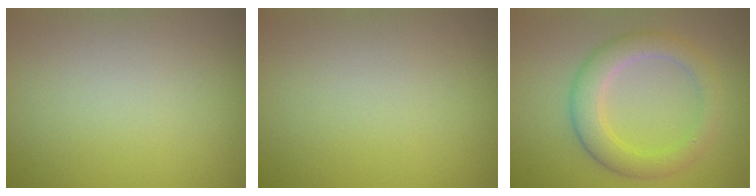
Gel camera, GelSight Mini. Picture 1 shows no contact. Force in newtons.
{"total": 0.0}
{"total": 4.2, "press": 4.2, "slide": 0.4}